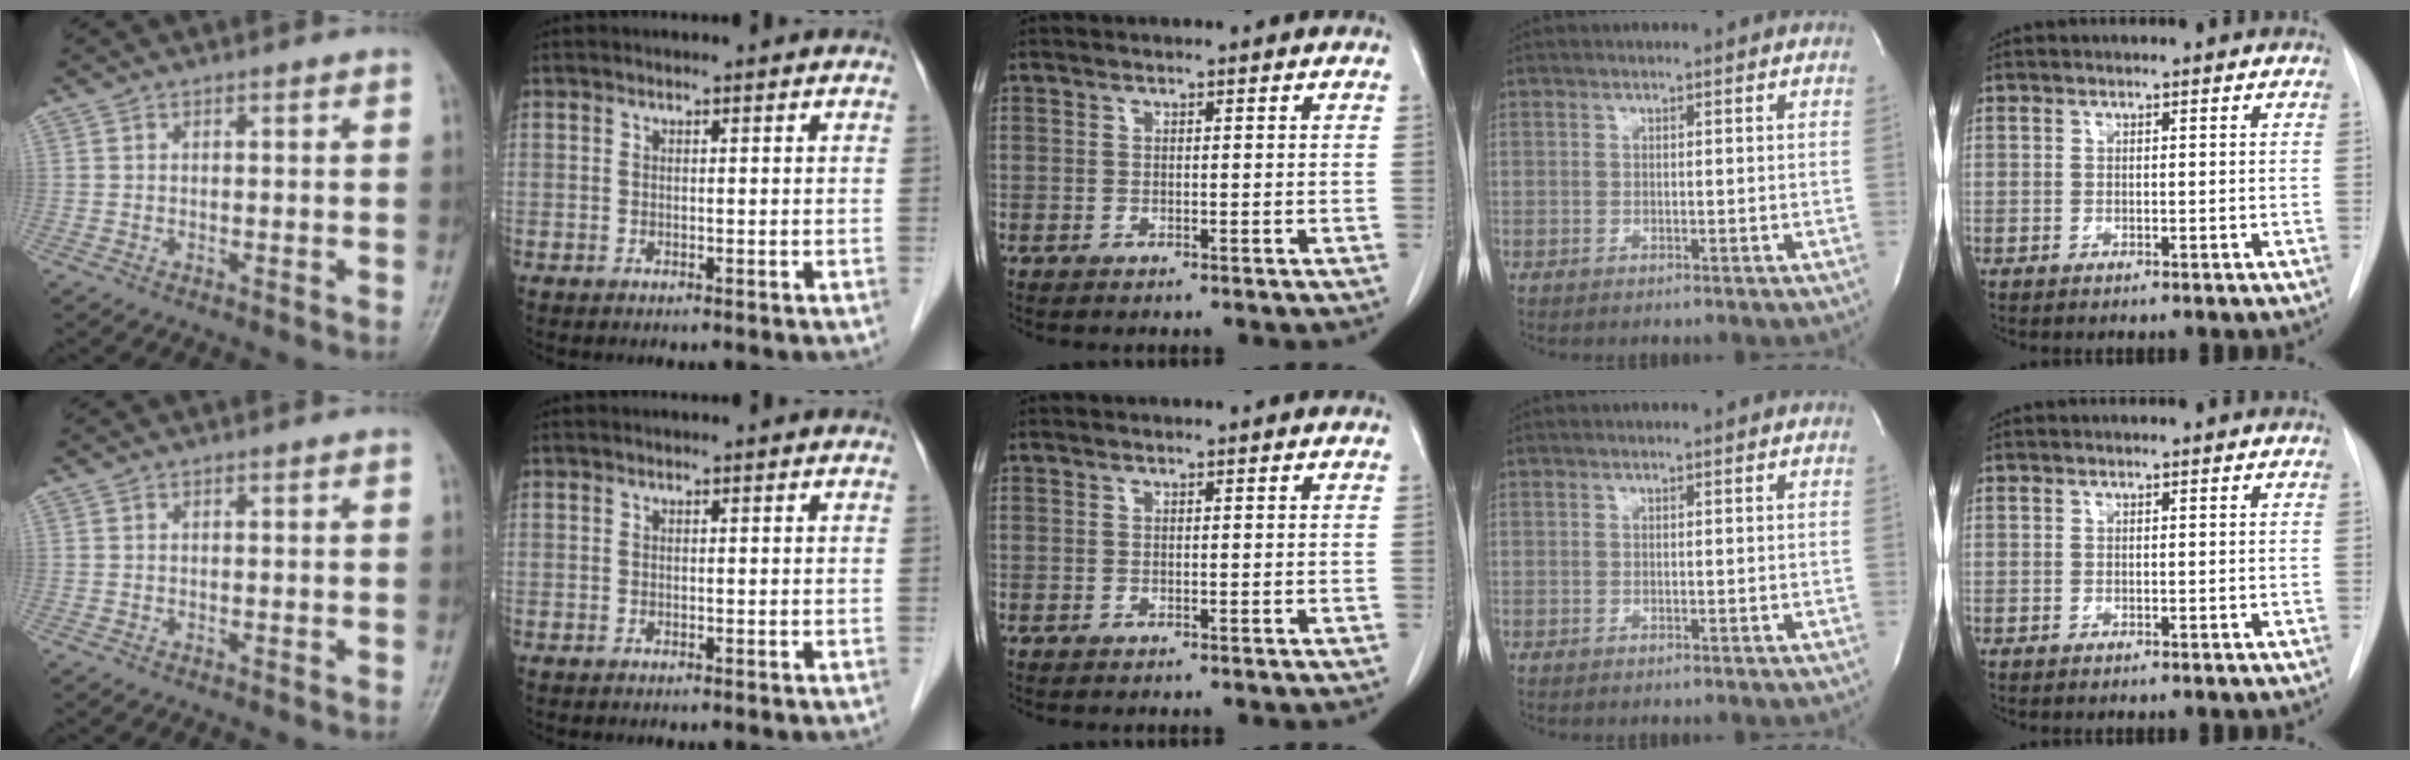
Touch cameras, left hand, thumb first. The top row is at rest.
{}